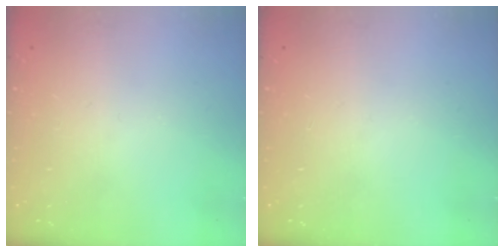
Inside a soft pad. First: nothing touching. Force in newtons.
{"total": 0.0}